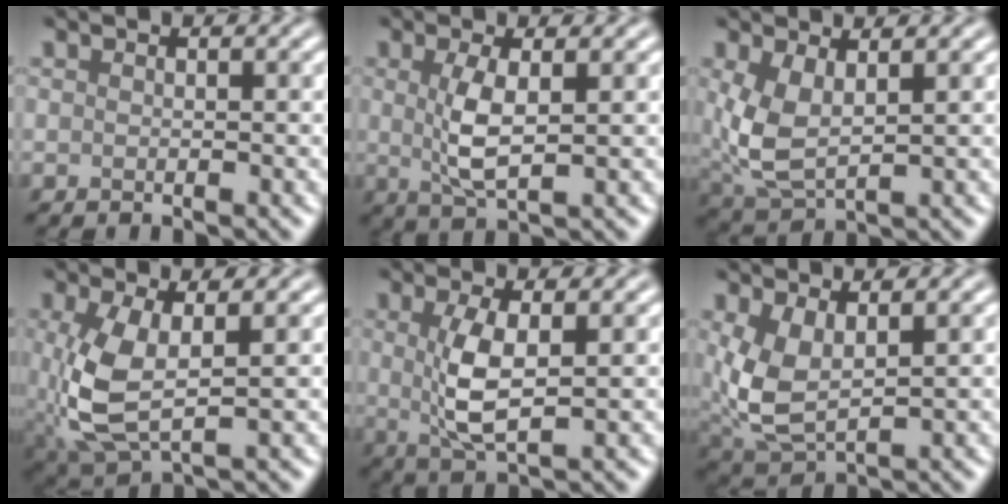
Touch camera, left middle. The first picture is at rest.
{"total": 3.6, "force": [0.5, 1.1, 3.4], "torque": [-0.078, -0.004, 0.013]}
{"total": 4.6, "force": [1.0, 2.4, 3.8], "torque": [-0.096, -0.007, 0.027]}
{"total": 6.3, "force": [0.1, 2.9, 5.6], "torque": [-0.139, -0.009, 0.007]}
{"total": 4.5, "force": [0.6, 1.5, 4.2], "torque": [-0.096, -0.004, 0.015]}
{"total": 5.2, "force": [1.0, 2.8, 4.2], "torque": [-0.110, -0.011, 0.027]}